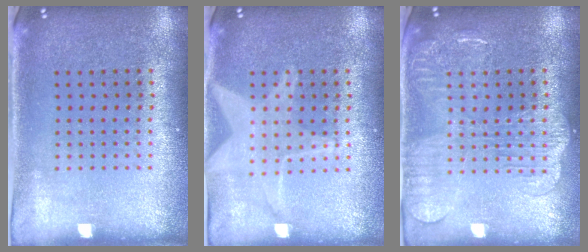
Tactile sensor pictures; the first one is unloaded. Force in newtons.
{"total": 2.8, "press": 2.8, "slide": 0.3}
{"total": 2.0, "press": 2.0, "slide": 0.4}